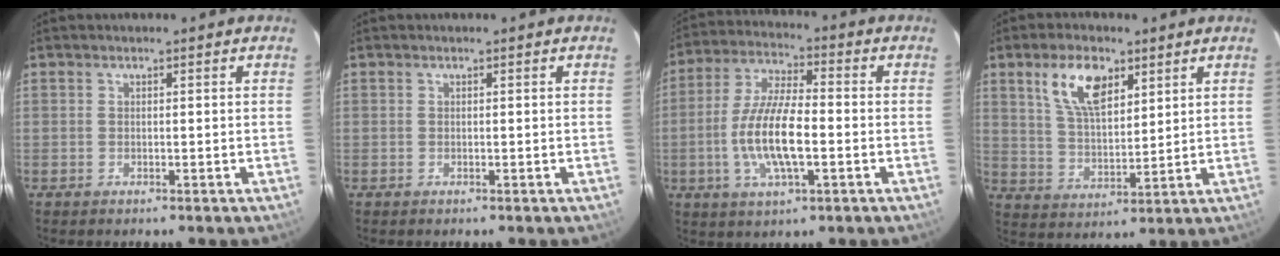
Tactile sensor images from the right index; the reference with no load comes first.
{"total": 0.0}
{"total": 12.6, "force": [-2.8, 3.9, 11.6], "torque": [-0.238, -0.003, -0.054]}
{"total": 10.3, "force": [5.4, 5.0, 7.2], "torque": [-0.133, 0.013, 0.108]}